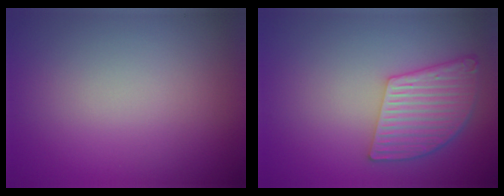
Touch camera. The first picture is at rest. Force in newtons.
{"total": 5.2, "press": 4.1, "slide": 3.2}